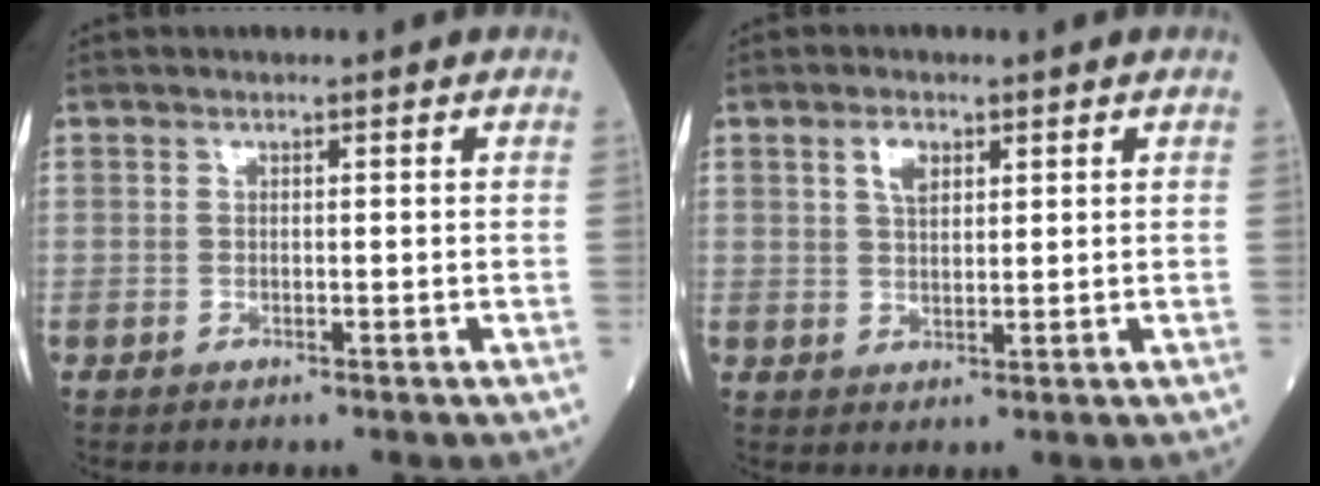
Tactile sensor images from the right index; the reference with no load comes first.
{"total": 3.2, "force": [1.6, 1.6, 2.3], "torque": [-0.045, 0.005, 0.030]}